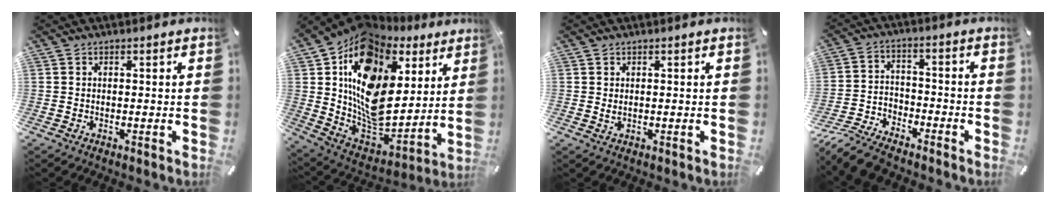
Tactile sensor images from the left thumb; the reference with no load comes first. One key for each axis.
{"total": 17.4, "fx": 5.8, "fy": 12.8, "fz": 10.3, "tx": -0.209, "ty": -0.059, "tz": 0.096}
{"total": 0.9, "fx": 0.2, "fy": 0.6, "fz": 0.6, "tx": -0.013, "ty": 0.003, "tz": 0.003}
{"total": 10.0, "fx": -8.8, "fy": 3.4, "fz": 3.2, "tx": -0.059, "ty": 0.047, "tz": -0.171}